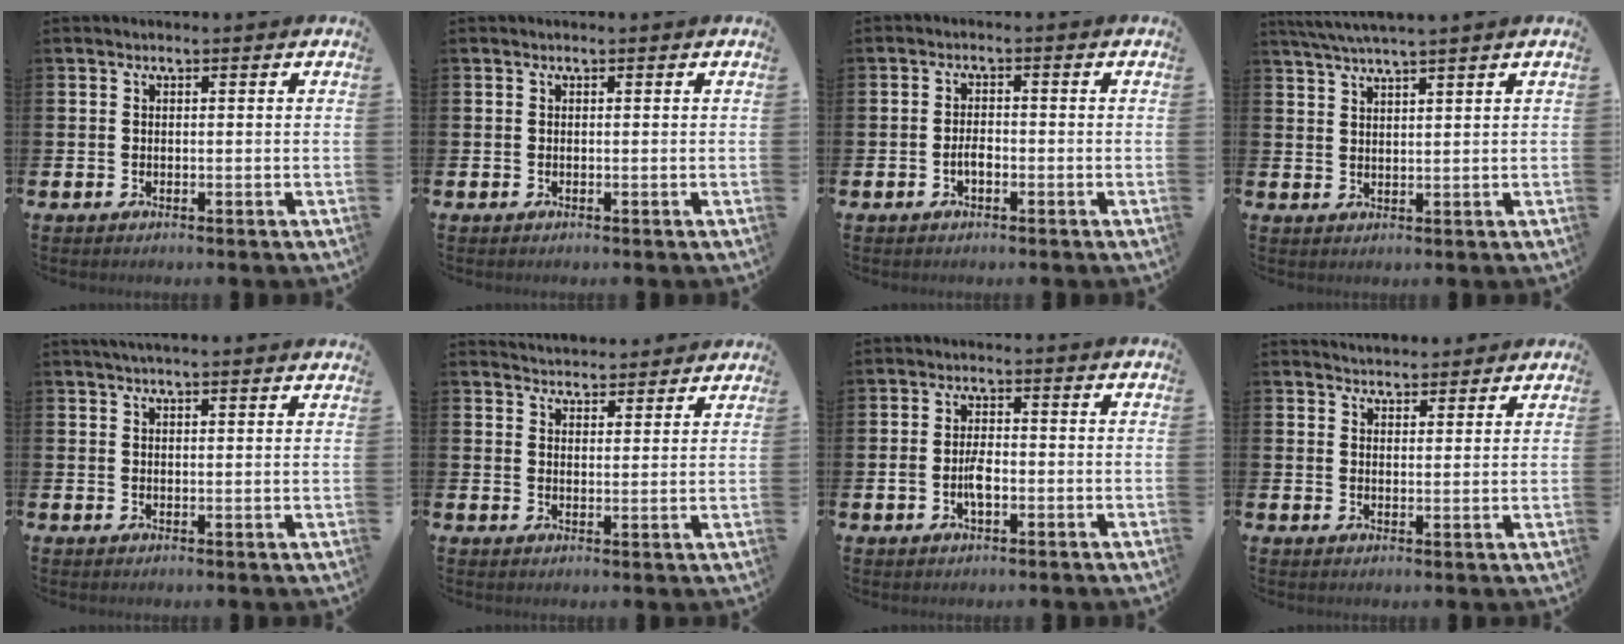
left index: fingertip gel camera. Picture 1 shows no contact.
{"total": 0.0}
{"total": 2.0, "force": [-0.7, 1.0, 1.6], "torque": [-0.026, 0.002, -0.015]}
{"total": 3.5, "force": [3.3, -0.6, 1.1], "torque": [-0.035, -0.006, 0.061]}
{"total": 2.5, "force": [2.4, -0.1, 0.7], "torque": [-0.015, -0.005, 0.043]}
{"total": 4.2, "force": [4.1, 0.7, -0.3], "torque": [-0.004, -0.025, 0.075]}
{"total": 3.3, "force": [-0.7, 1.5, 2.8], "torque": [-0.046, 0.001, -0.013]}
{"total": 3.4, "force": [3.3, 0.7, -0.4], "torque": [0.001, -0.015, 0.062]}